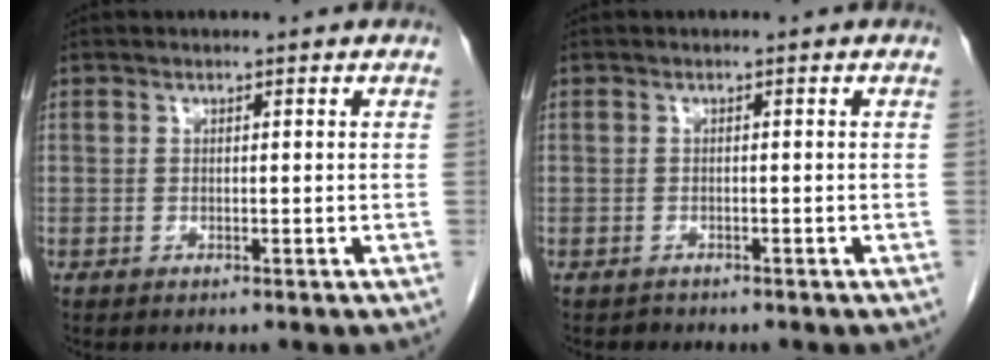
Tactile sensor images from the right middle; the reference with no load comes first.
{"total": 0.7, "force": [-0.6, 0.4, -0.1], "torque": [-0.006, 0.000, -0.013]}